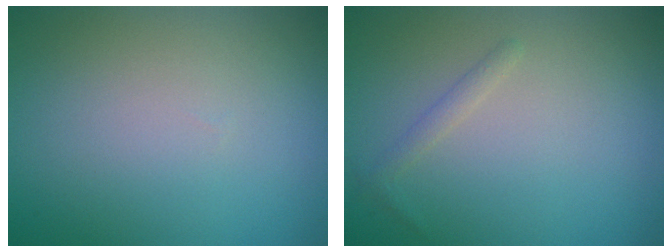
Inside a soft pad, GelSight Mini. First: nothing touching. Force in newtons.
{"total": 0.9, "press": 0.9, "slide": 0.1}